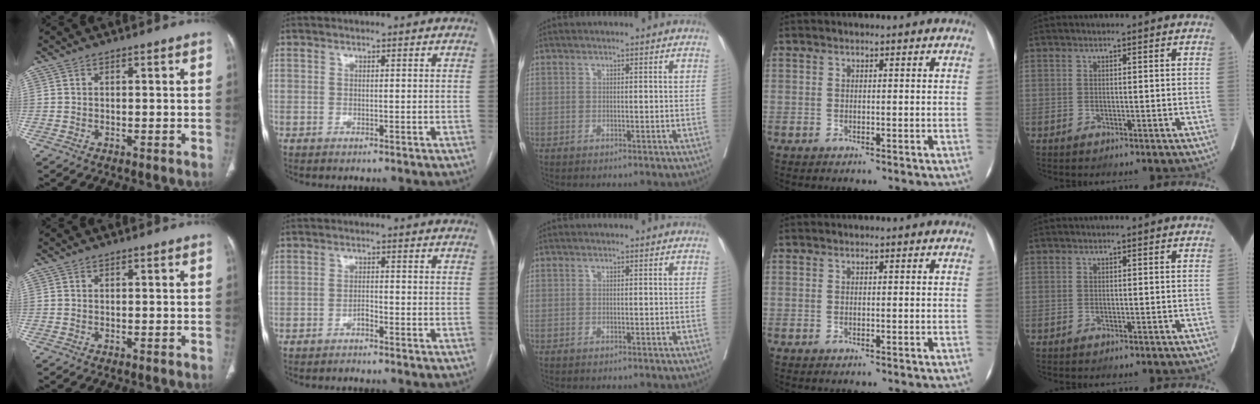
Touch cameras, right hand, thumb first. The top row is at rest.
{"index": {"total": 1.3, "force": [-1.2, 0.4, 0.4], "torque": [-0.003, 0.002, -0.020]}}